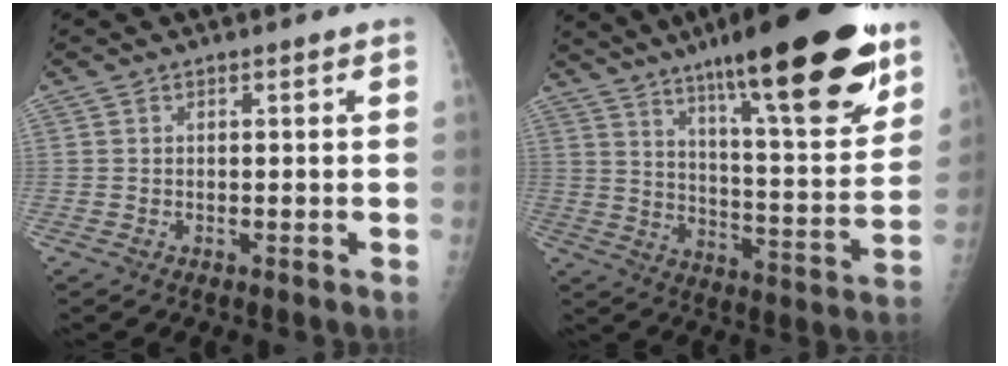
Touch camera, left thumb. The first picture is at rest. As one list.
[{"total": 26.2, "force": [16.2, 5.1, 19.9], "torque": [-0.277, -0.061, 0.253]}]